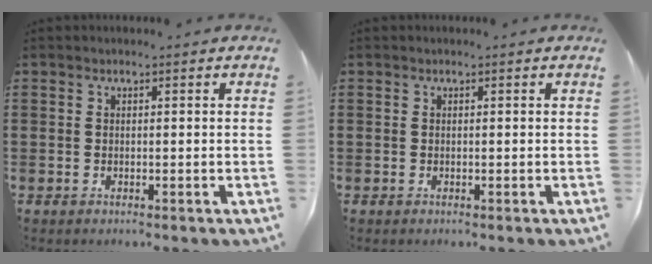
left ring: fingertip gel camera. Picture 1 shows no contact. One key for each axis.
{"total": 0.0}